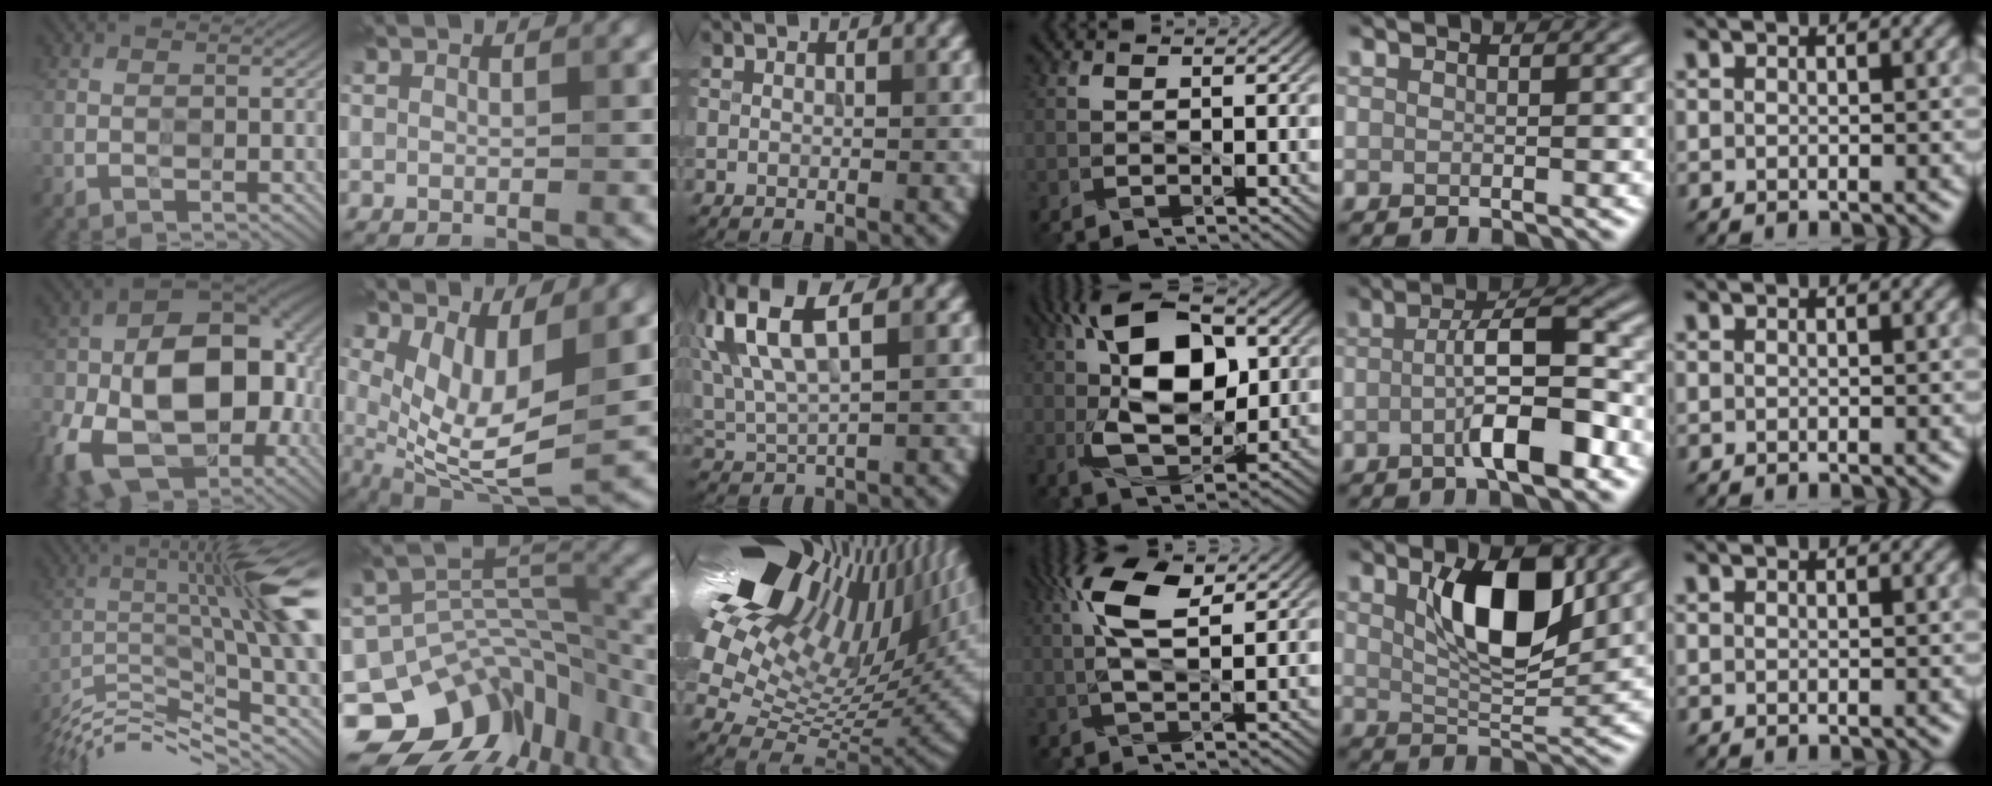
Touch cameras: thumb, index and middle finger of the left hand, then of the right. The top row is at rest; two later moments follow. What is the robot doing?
{"motion": "wipe", "object": "glasses"}